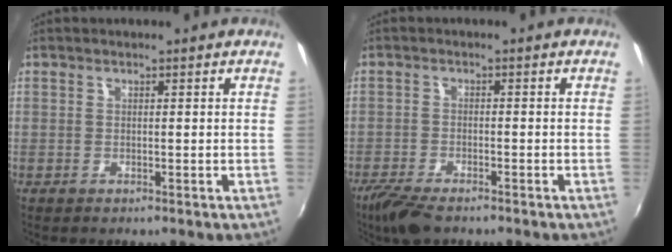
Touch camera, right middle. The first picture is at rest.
{"total": 7.0, "force": [-5.6, 1.8, 3.9], "torque": [-0.101, -0.022, -0.103]}